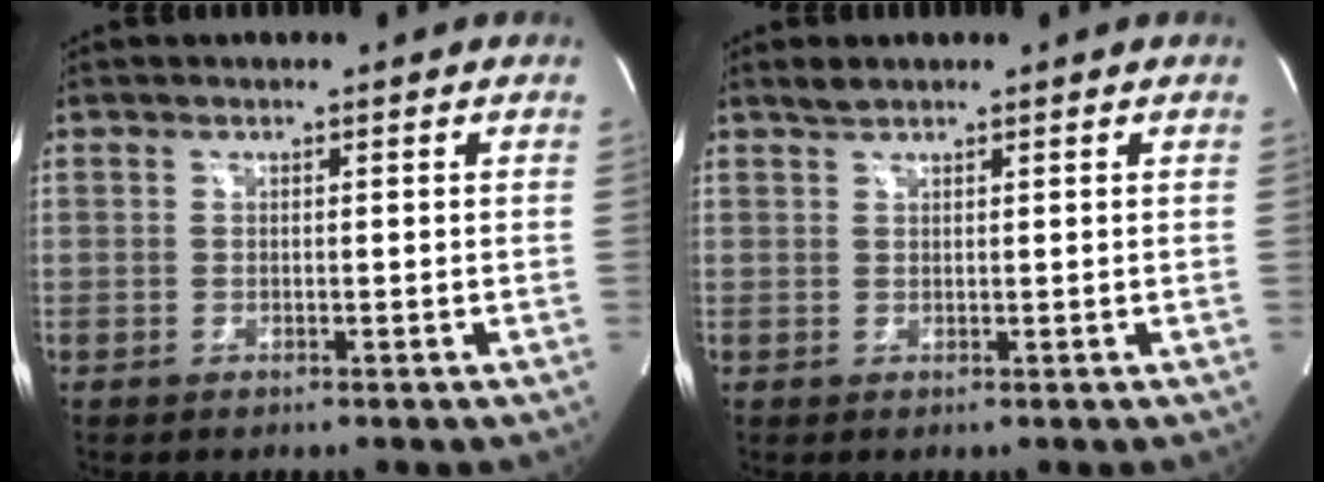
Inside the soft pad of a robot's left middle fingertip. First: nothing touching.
{"total": 1.3, "force": [1.2, 0.1, 0.4], "torque": [-0.015, 0.005, 0.028]}